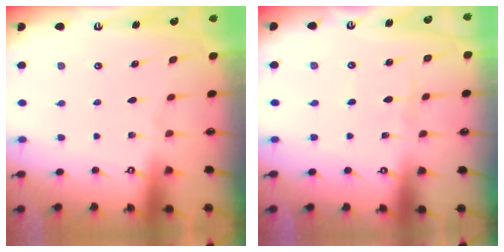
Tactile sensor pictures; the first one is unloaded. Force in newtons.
{"total": 2.3, "press": 2.3, "slide": 0.3}